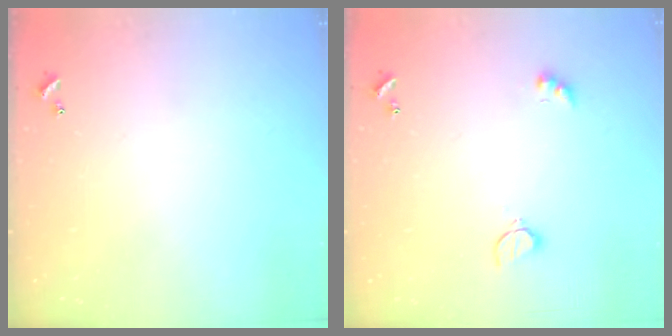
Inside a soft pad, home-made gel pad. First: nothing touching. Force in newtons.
{"total": 2.9, "press": 2.8, "slide": 0.7}